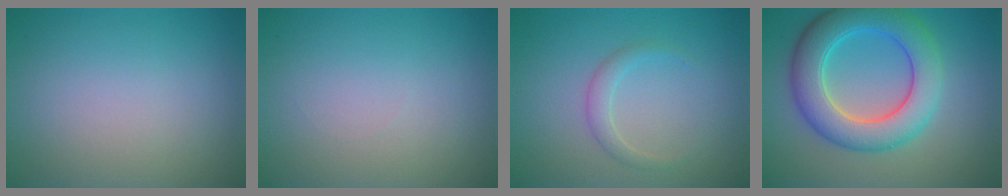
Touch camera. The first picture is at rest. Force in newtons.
{"total": 0.0}
{"total": 1.4, "press": 1.4, "slide": 0.0}
{"total": 7.7, "press": 7.7, "slide": 0.3}